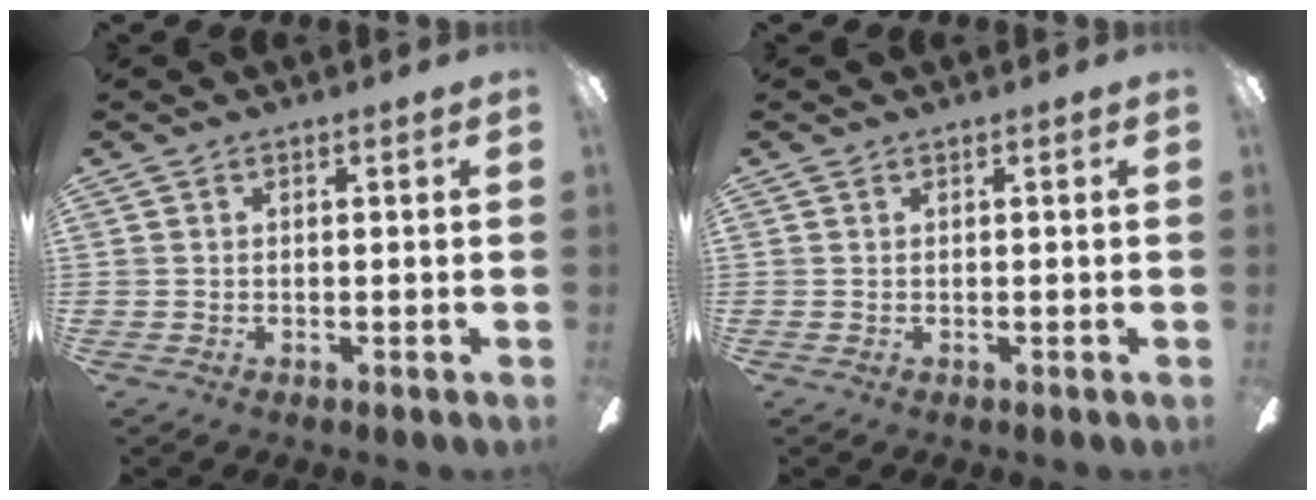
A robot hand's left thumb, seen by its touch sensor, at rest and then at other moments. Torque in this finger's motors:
{"motor_torque": [0.00, 0.00, 0.12, -0.12, 0.00]}